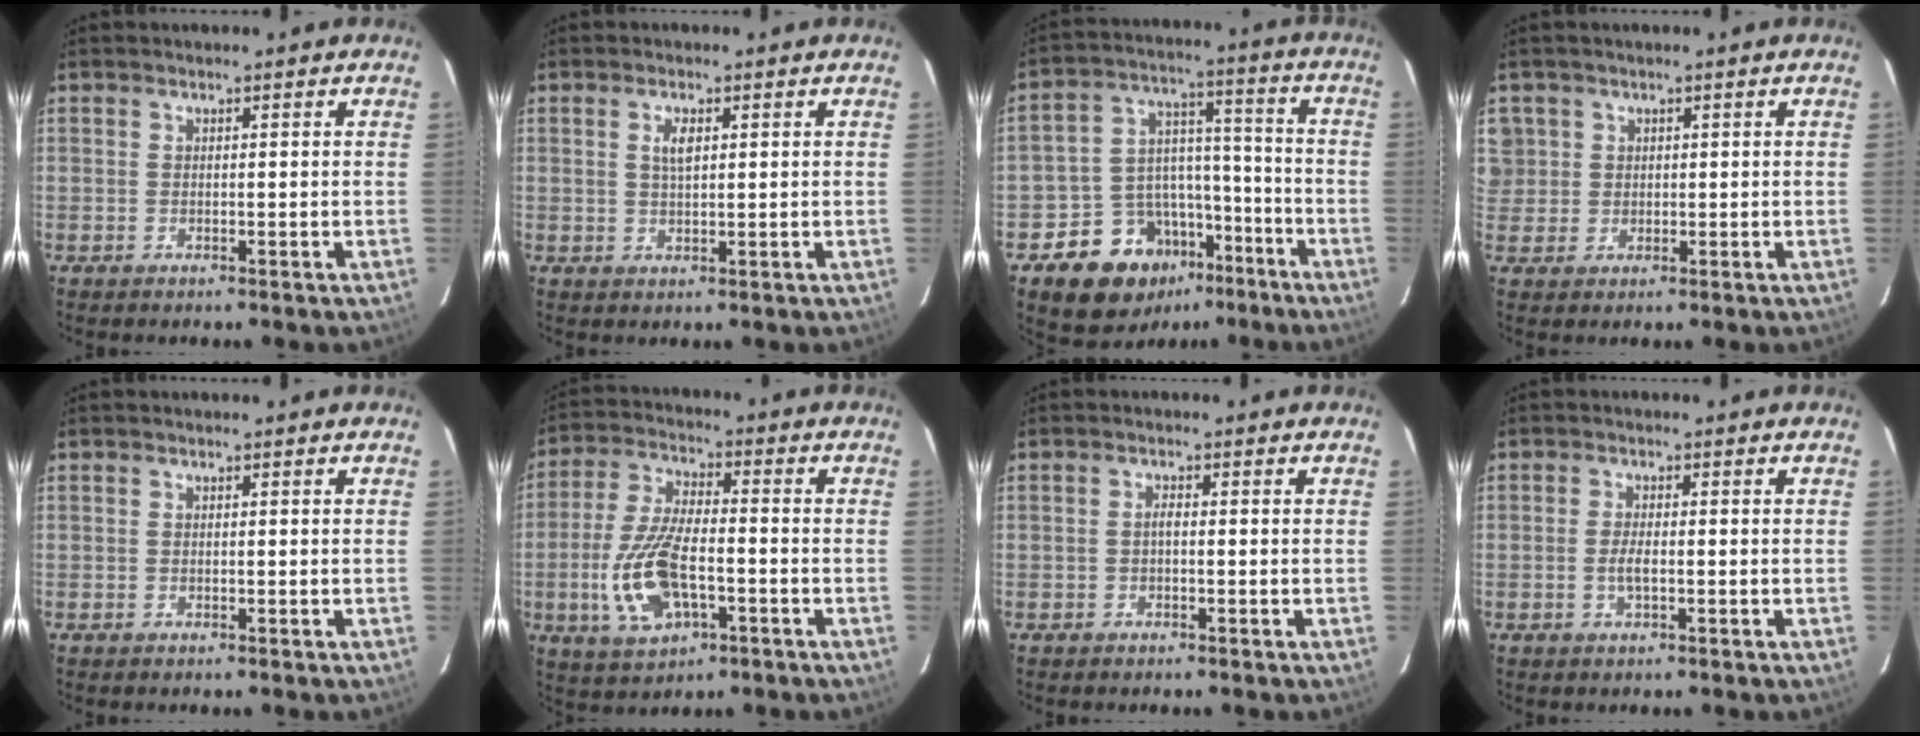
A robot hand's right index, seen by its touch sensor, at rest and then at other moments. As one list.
[{"total": 2.7, "force": [0.9, 1.1, 2.3], "torque": [-0.043, 0.002, 0.017]}, {"total": 14.3, "force": [-8.8, 10.3, 4.5], "torque": [-0.095, 0.057, -0.124]}, {"total": 5.0, "force": [1.5, 4.8, 0.6], "torque": [0.000, 0.022, 0.034]}, {"total": 0.0}, {"total": 13.3, "force": [-3.8, 5.9, 11.3], "torque": [-0.244, -0.003, -0.066]}, {"total": 0.9, "force": [-0.2, 0.2, 0.8], "torque": [-0.016, 0.006, -0.005]}, {"total": 2.0, "force": [-0.5, 0.4, 1.9], "torque": [-0.039, -0.001, -0.010]}]